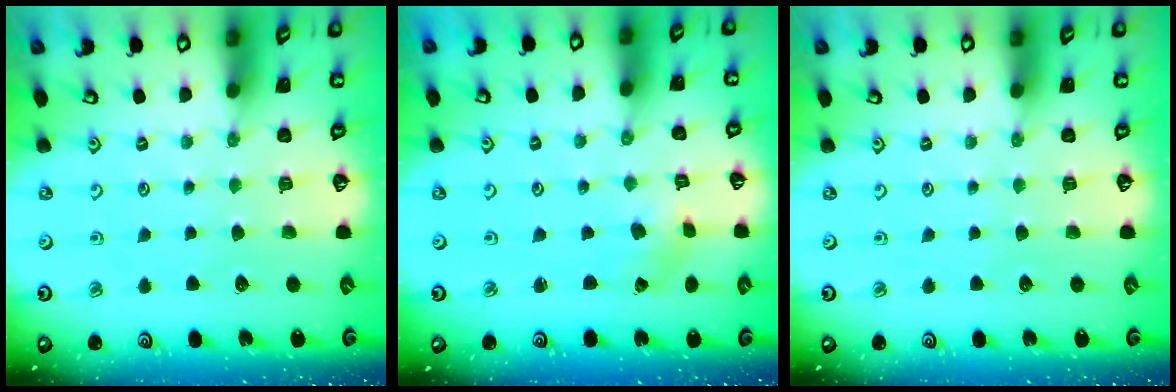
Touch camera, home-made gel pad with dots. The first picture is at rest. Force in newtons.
{"total": 0.0}
{"total": 0.0}